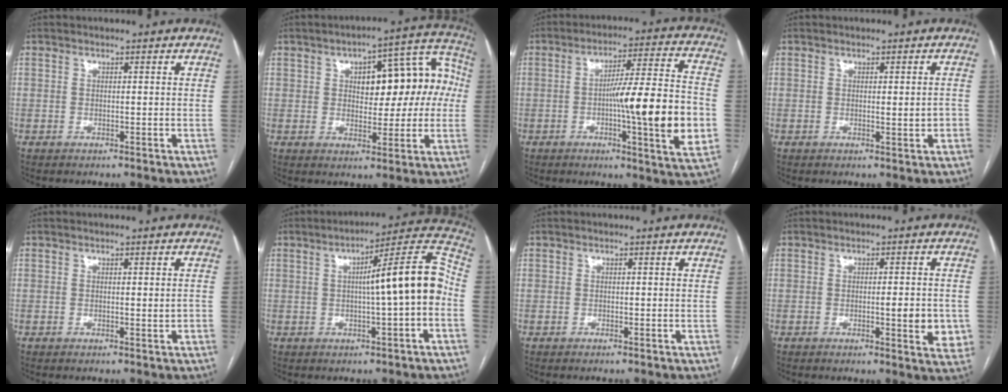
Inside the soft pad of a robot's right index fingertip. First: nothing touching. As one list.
[{"total": 13.8, "force": [1.7, 6.0, 12.3], "torque": [-0.145, 0.051, 0.029]}, {"total": 16.5, "force": [-2.8, 0.3, 16.3], "torque": [-0.245, -0.001, -0.043]}, {"total": 1.9, "force": [-0.2, 0.4, 1.8], "torque": [-0.026, -0.001, 0.000]}, {"total": 1.0, "force": [-0.1, 0.1, 1.0], "torque": [-0.014, -0.001, 0.002]}, {"total": 12.3, "force": [-0.5, 0.5, 12.3], "torque": [-0.172, 0.033, -0.010]}, {"total": 0.0}, {"total": 5.7, "force": [-1.0, 1.1, 5.5], "torque": [-0.068, -0.004, -0.010]}]